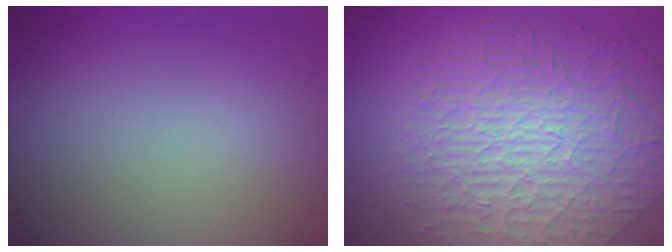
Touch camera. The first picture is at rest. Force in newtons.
{"total": 6.7, "press": 5.5, "slide": 3.7}